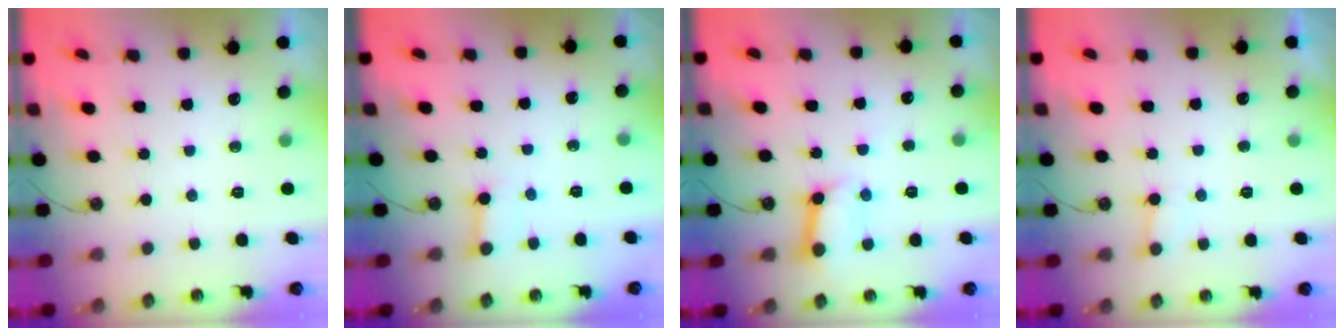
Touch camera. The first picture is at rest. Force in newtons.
{"total": 3.0, "press": 3.0, "slide": 0.5}
{"total": 10.2, "press": 10.2, "slide": 1.2}
{"total": 4.7, "press": 4.6, "slide": 0.4}